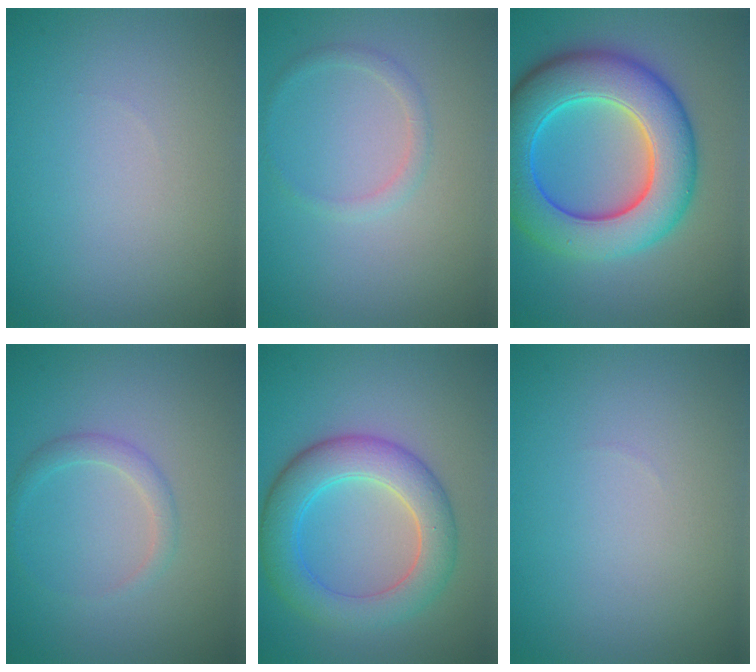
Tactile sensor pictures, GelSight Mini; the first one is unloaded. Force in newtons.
{"total": 1.2, "press": 1.2, "slide": 0.2}
{"total": 10.4, "press": 10.4, "slide": 0.2}
{"total": 1.4, "press": 1.4, "slide": 0.0}
{"total": 6.1, "press": 6.1, "slide": 0.5}
{"total": 0.0}